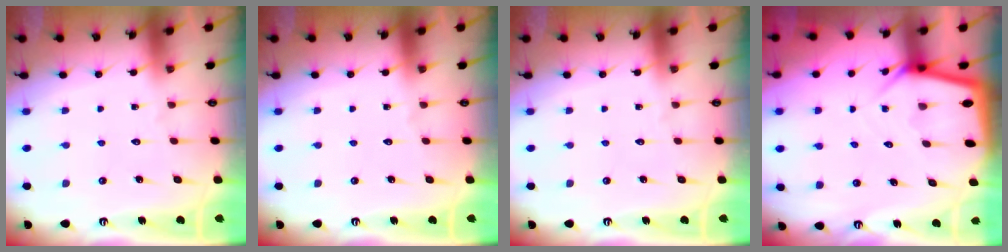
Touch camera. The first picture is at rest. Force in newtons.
{"total": 0.0}
{"total": 0.0}
{"total": 4.7, "press": 4.6, "slide": 0.4}